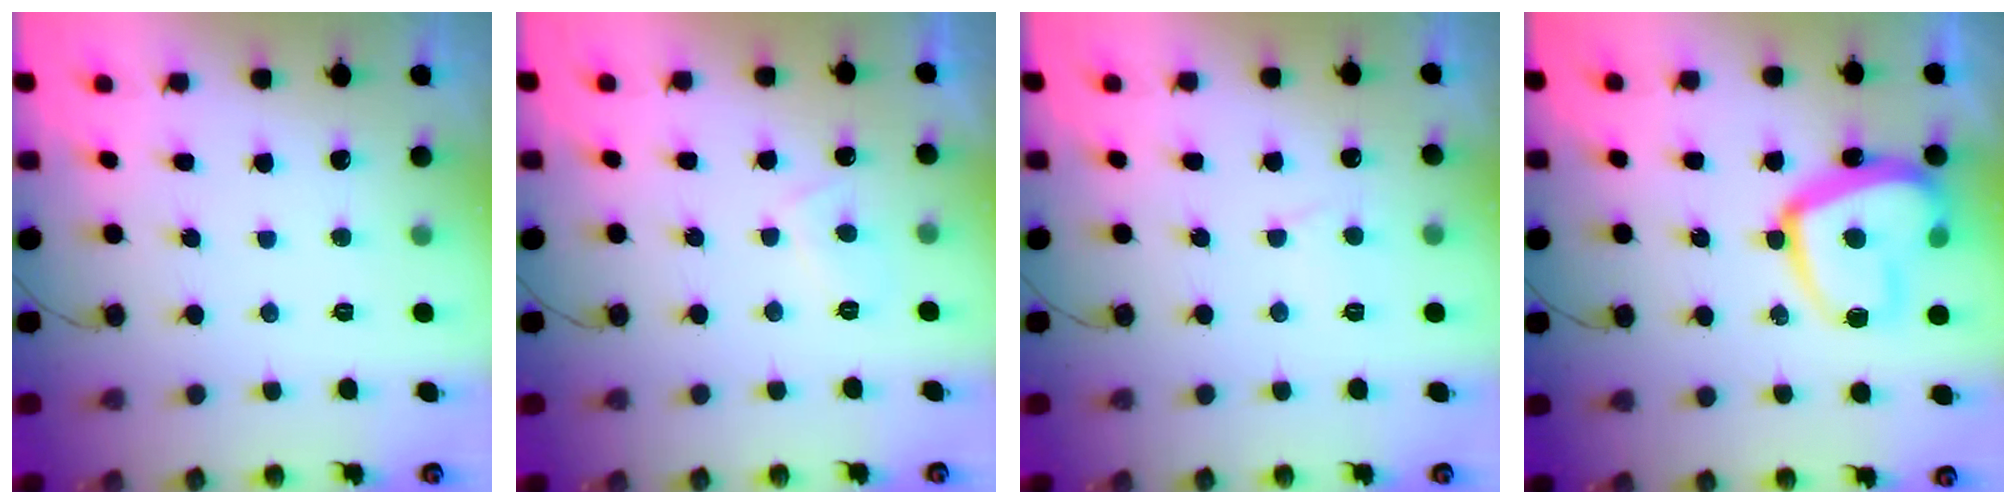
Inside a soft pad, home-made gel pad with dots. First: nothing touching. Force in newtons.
{"total": 2.8, "press": 2.8, "slide": 0.4}
{"total": 3.7, "press": 3.7, "slide": 0.4}
{"total": 17.7, "press": 17.6, "slide": 1.7}